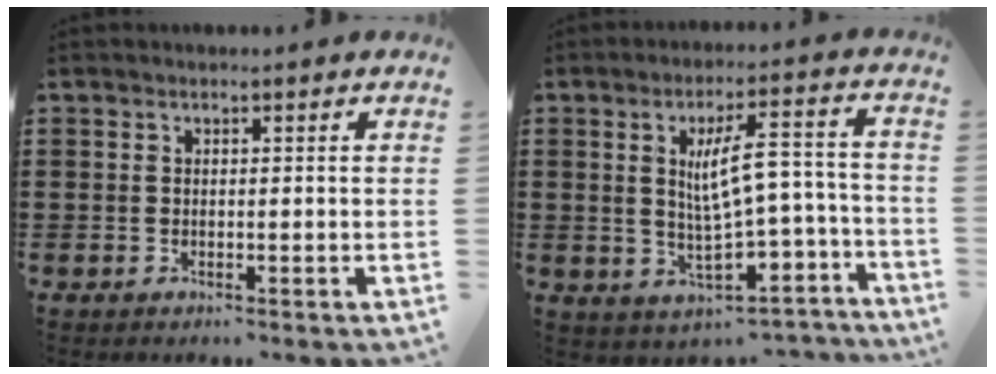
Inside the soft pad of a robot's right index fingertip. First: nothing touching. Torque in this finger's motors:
{"motor_torque": [1.04, 0.22, 0.69, 0.20]}